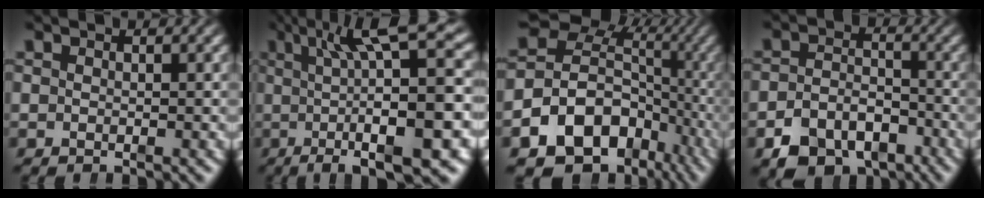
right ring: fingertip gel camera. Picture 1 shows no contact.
{"total": 9.6, "force": [0.4, 1.7, 9.4], "torque": [-0.122, 0.011, 0.009]}
{"total": 19.8, "force": [-5.1, 16.2, 10.2], "torque": [-0.191, -0.064, -0.074]}
{"total": 7.6, "force": [-5.2, 4.8, 2.8], "torque": [-0.032, -0.026, -0.084]}